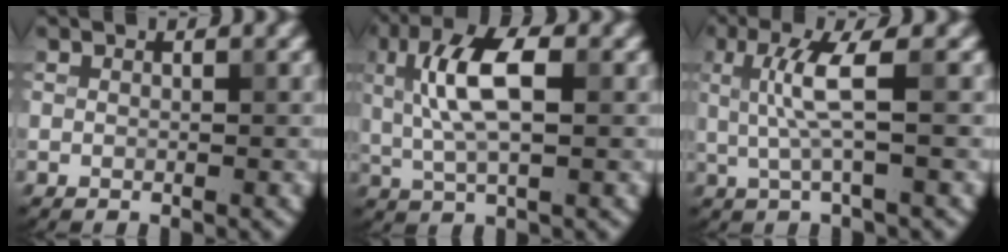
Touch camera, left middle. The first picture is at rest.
{"total": 6.1, "force": [1.0, 2.2, 5.5], "torque": [-0.107, 0.011, 0.016]}
{"total": 3.7, "force": [0.5, 0.5, 3.7], "torque": [-0.081, -0.001, 0.012]}